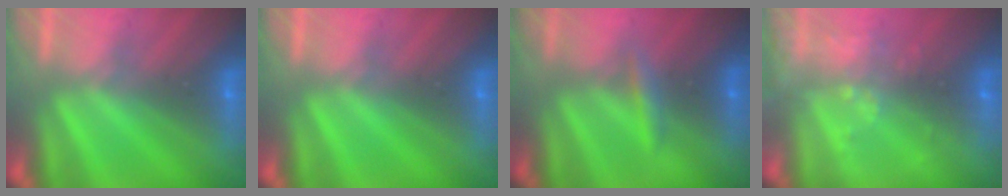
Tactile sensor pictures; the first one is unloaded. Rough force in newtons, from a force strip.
{"total": 0.0}
{"total": 2.4}
{"total": 6.9}